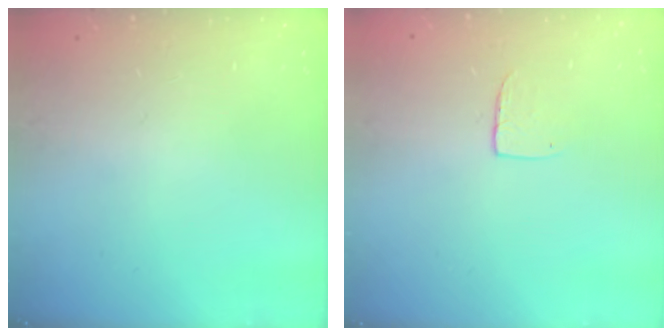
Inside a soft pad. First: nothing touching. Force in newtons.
{"total": 5.9, "press": 5.9, "slide": 0.5}